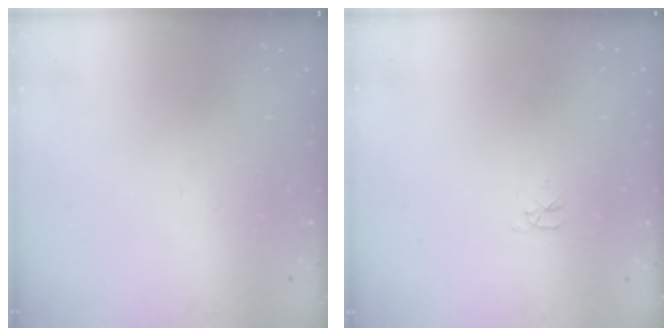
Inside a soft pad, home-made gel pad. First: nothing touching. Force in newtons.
{"total": 3.1, "press": 3.1, "slide": 0.3}